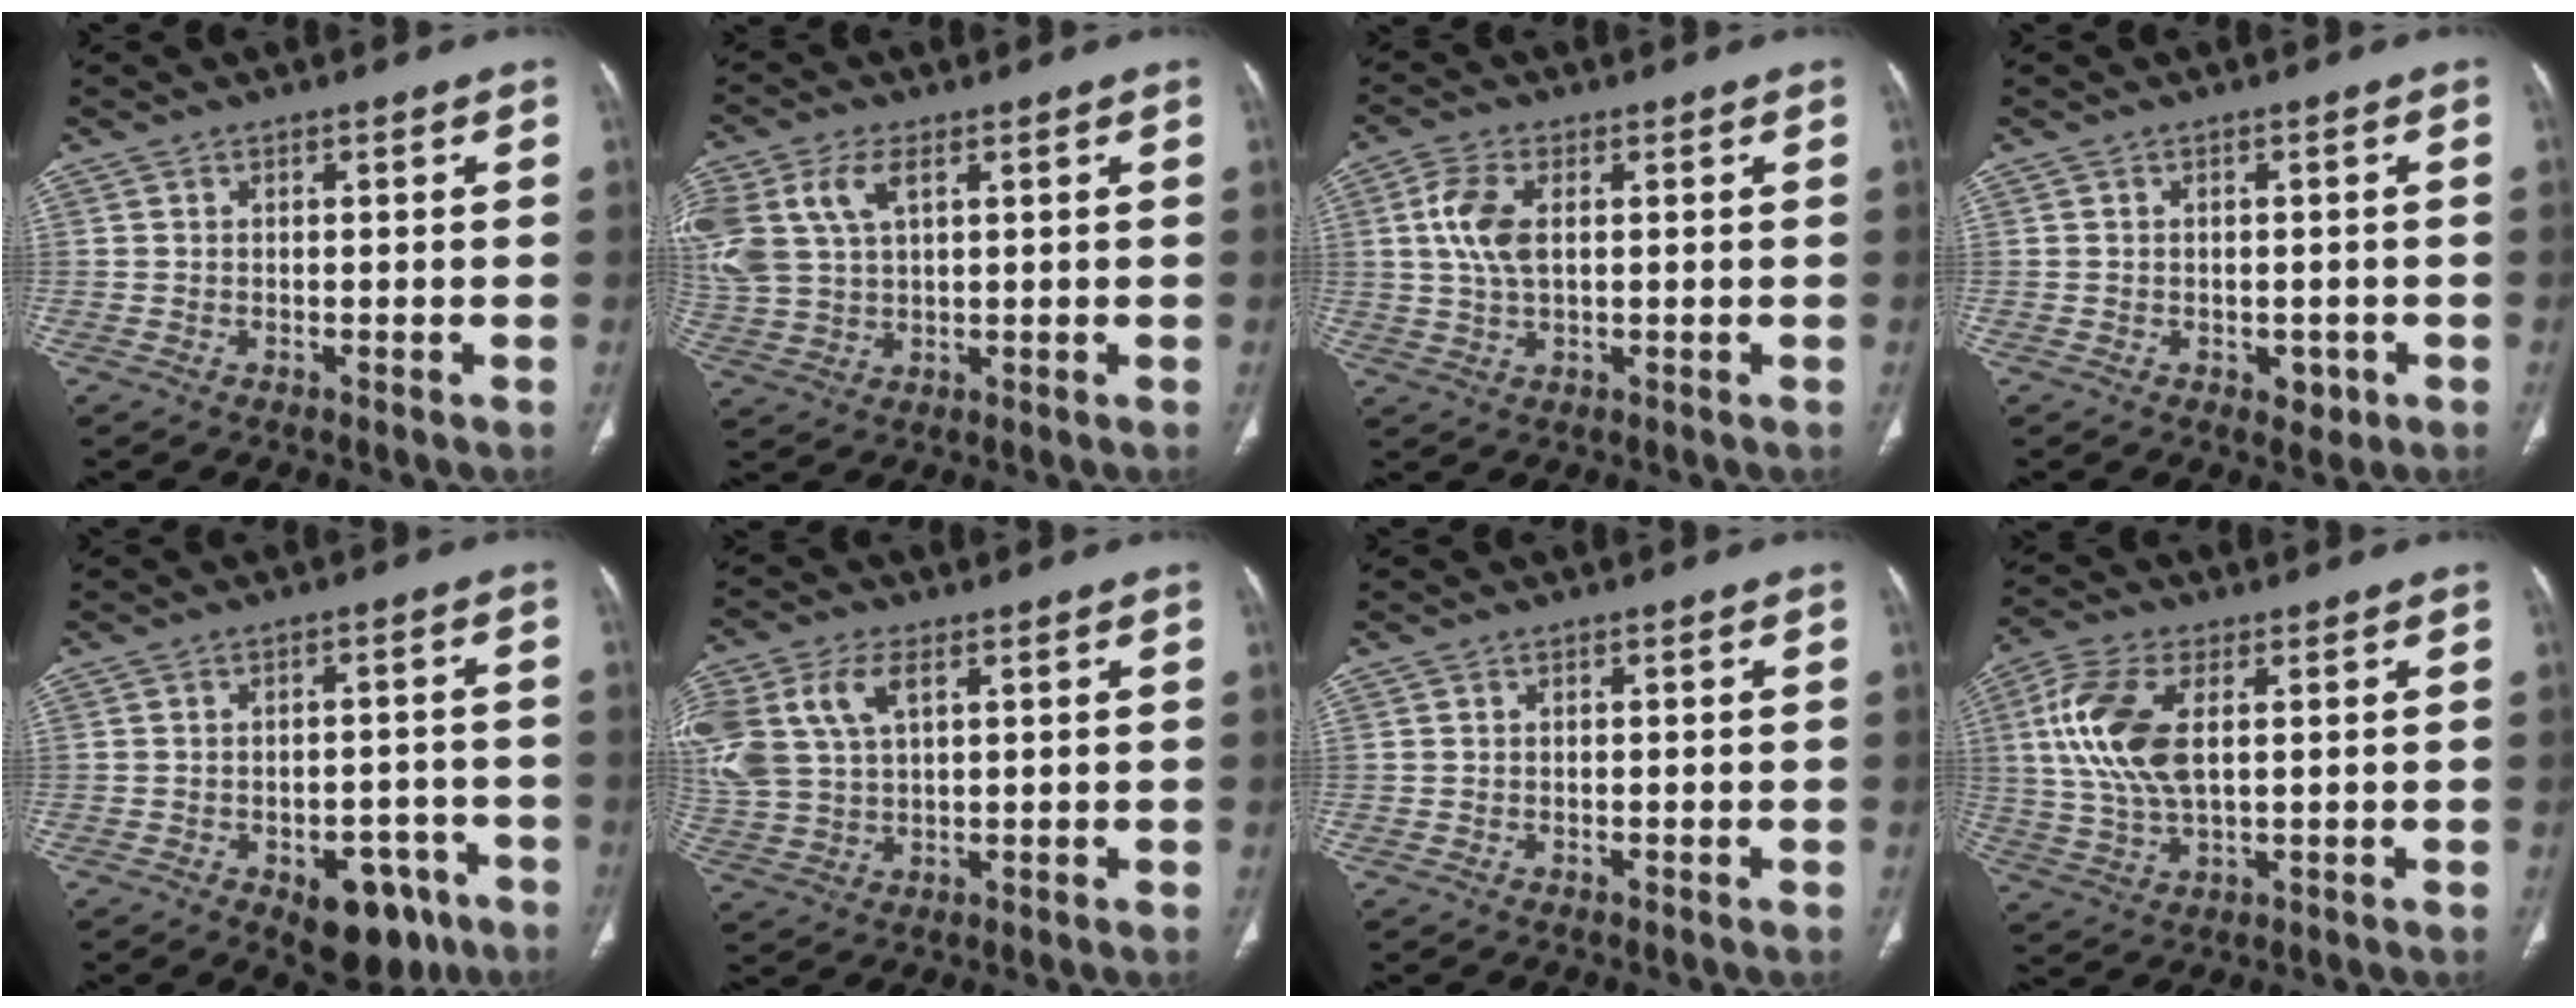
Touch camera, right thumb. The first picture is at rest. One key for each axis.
{"total": 12.4, "fx": 4.4, "fy": 7.3, "fz": 9.0, "tx": -0.226, "ty": 0.003, "tz": 0.094}
{"total": 7.1, "fx": 1.3, "fy": 3.7, "fz": 5.9, "tx": -0.135, "ty": 0.004, "tz": 0.026}
{"total": 2.8, "fx": -1.0, "fy": 1.9, "fz": 1.7, "tx": -0.005, "ty": 0.002, "tz": -0.007}
{"total": 11.0, "fx": -6.0, "fy": 6.1, "fz": 6.9, "tx": -0.051, "ty": 0.033, "tz": -0.075}
{"total": 14.3, "fx": 4.7, "fy": 8.7, "fz": 10.3, "tx": -0.258, "ty": 0.005, "tz": 0.097}
{"total": 0.0}
{"total": 12.9, "fx": 2.6, "fy": 6.4, "fz": 10.9, "tx": -0.246, "ty": 0.001, "tz": 0.053}